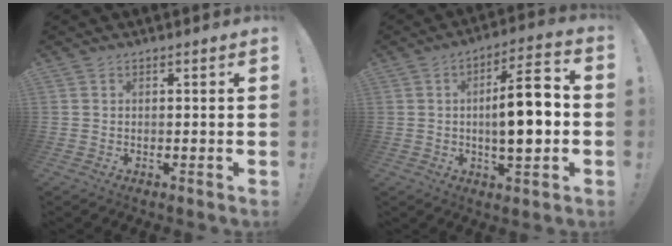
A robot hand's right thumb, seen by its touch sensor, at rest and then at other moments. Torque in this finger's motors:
{"motor_torque": [0.15, 0.46, 0.32, 0.47, 0.26]}